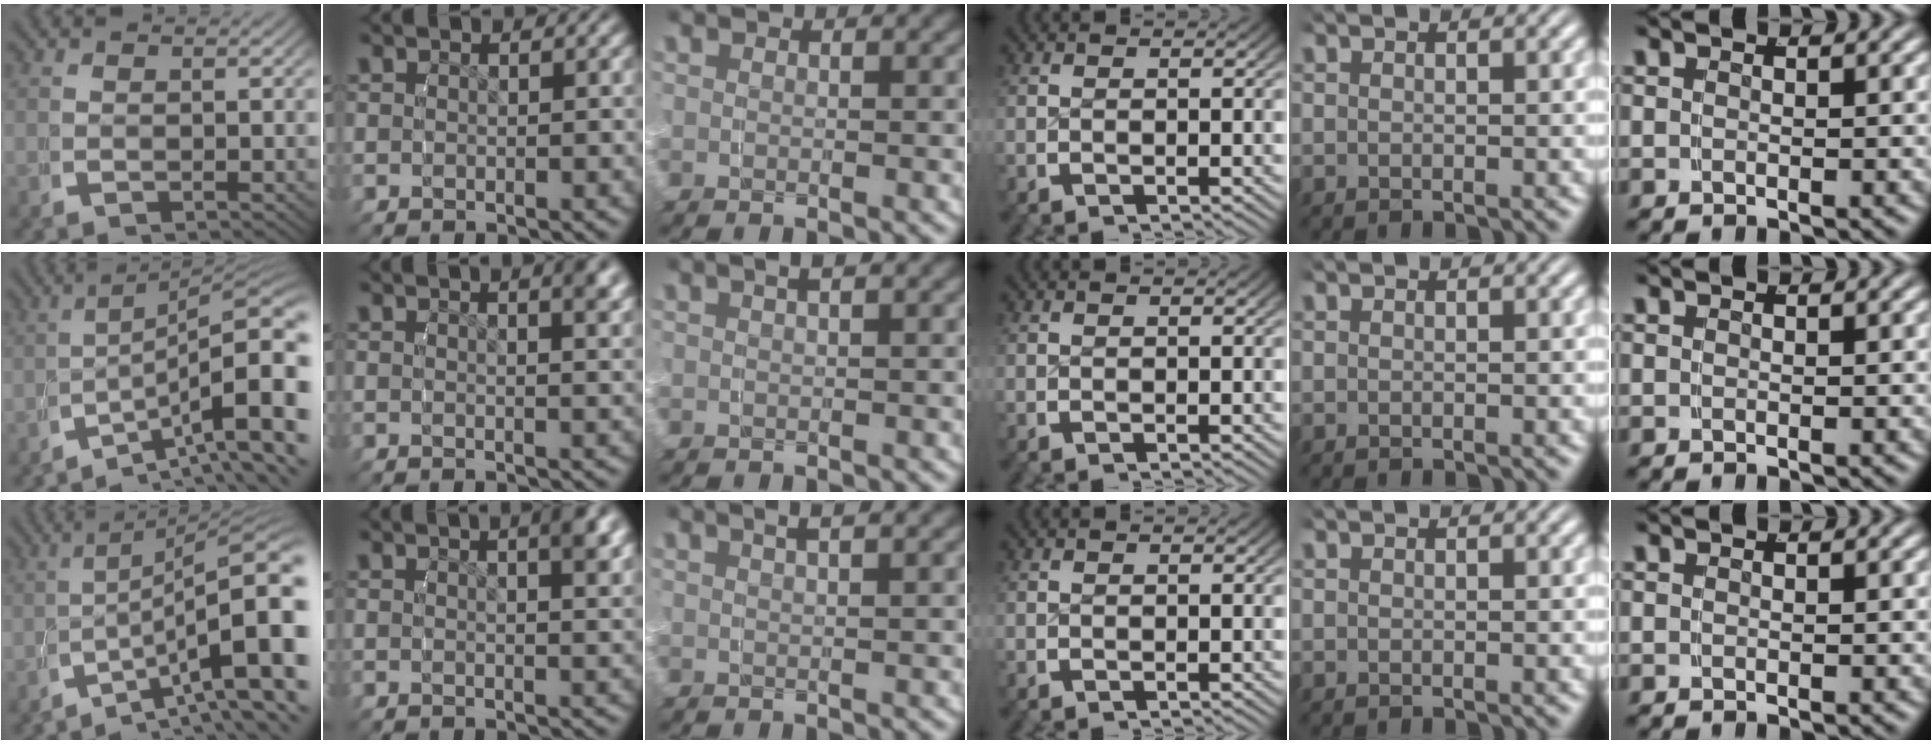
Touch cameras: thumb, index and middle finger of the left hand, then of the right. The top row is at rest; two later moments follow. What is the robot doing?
{"motion": "grasp_and_lifting", "object": "water bottle"}